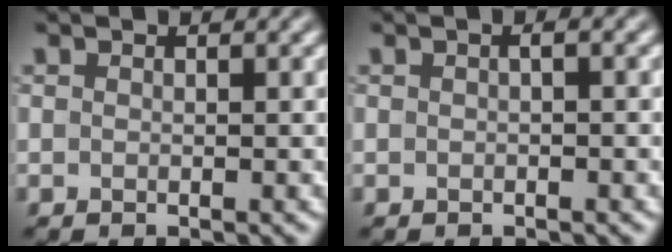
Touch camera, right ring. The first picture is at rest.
{"total": 0.7, "force": [-0.1, 0.3, 0.6], "torque": [-0.013, 0.003, -0.001]}